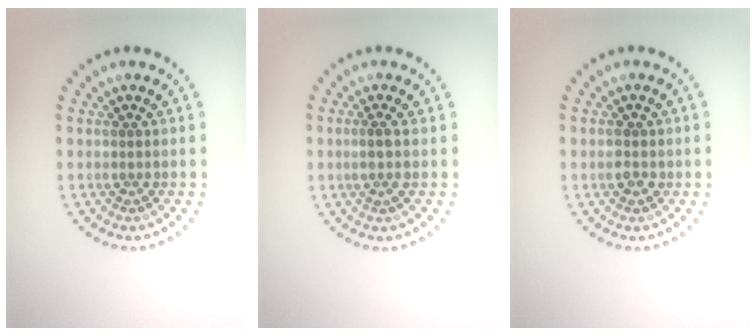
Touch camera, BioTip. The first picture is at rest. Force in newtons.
{"total": 1.3, "press": 1.0, "slide": 0.9}
{"total": 1.4, "press": 1.4, "slide": 0.3}